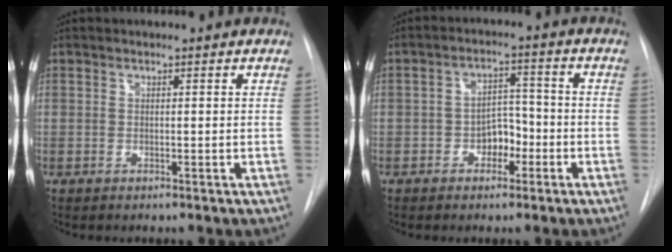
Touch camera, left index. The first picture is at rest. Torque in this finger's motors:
{"motor_torque": [0.16, 0.20, -0.01, 0.00]}